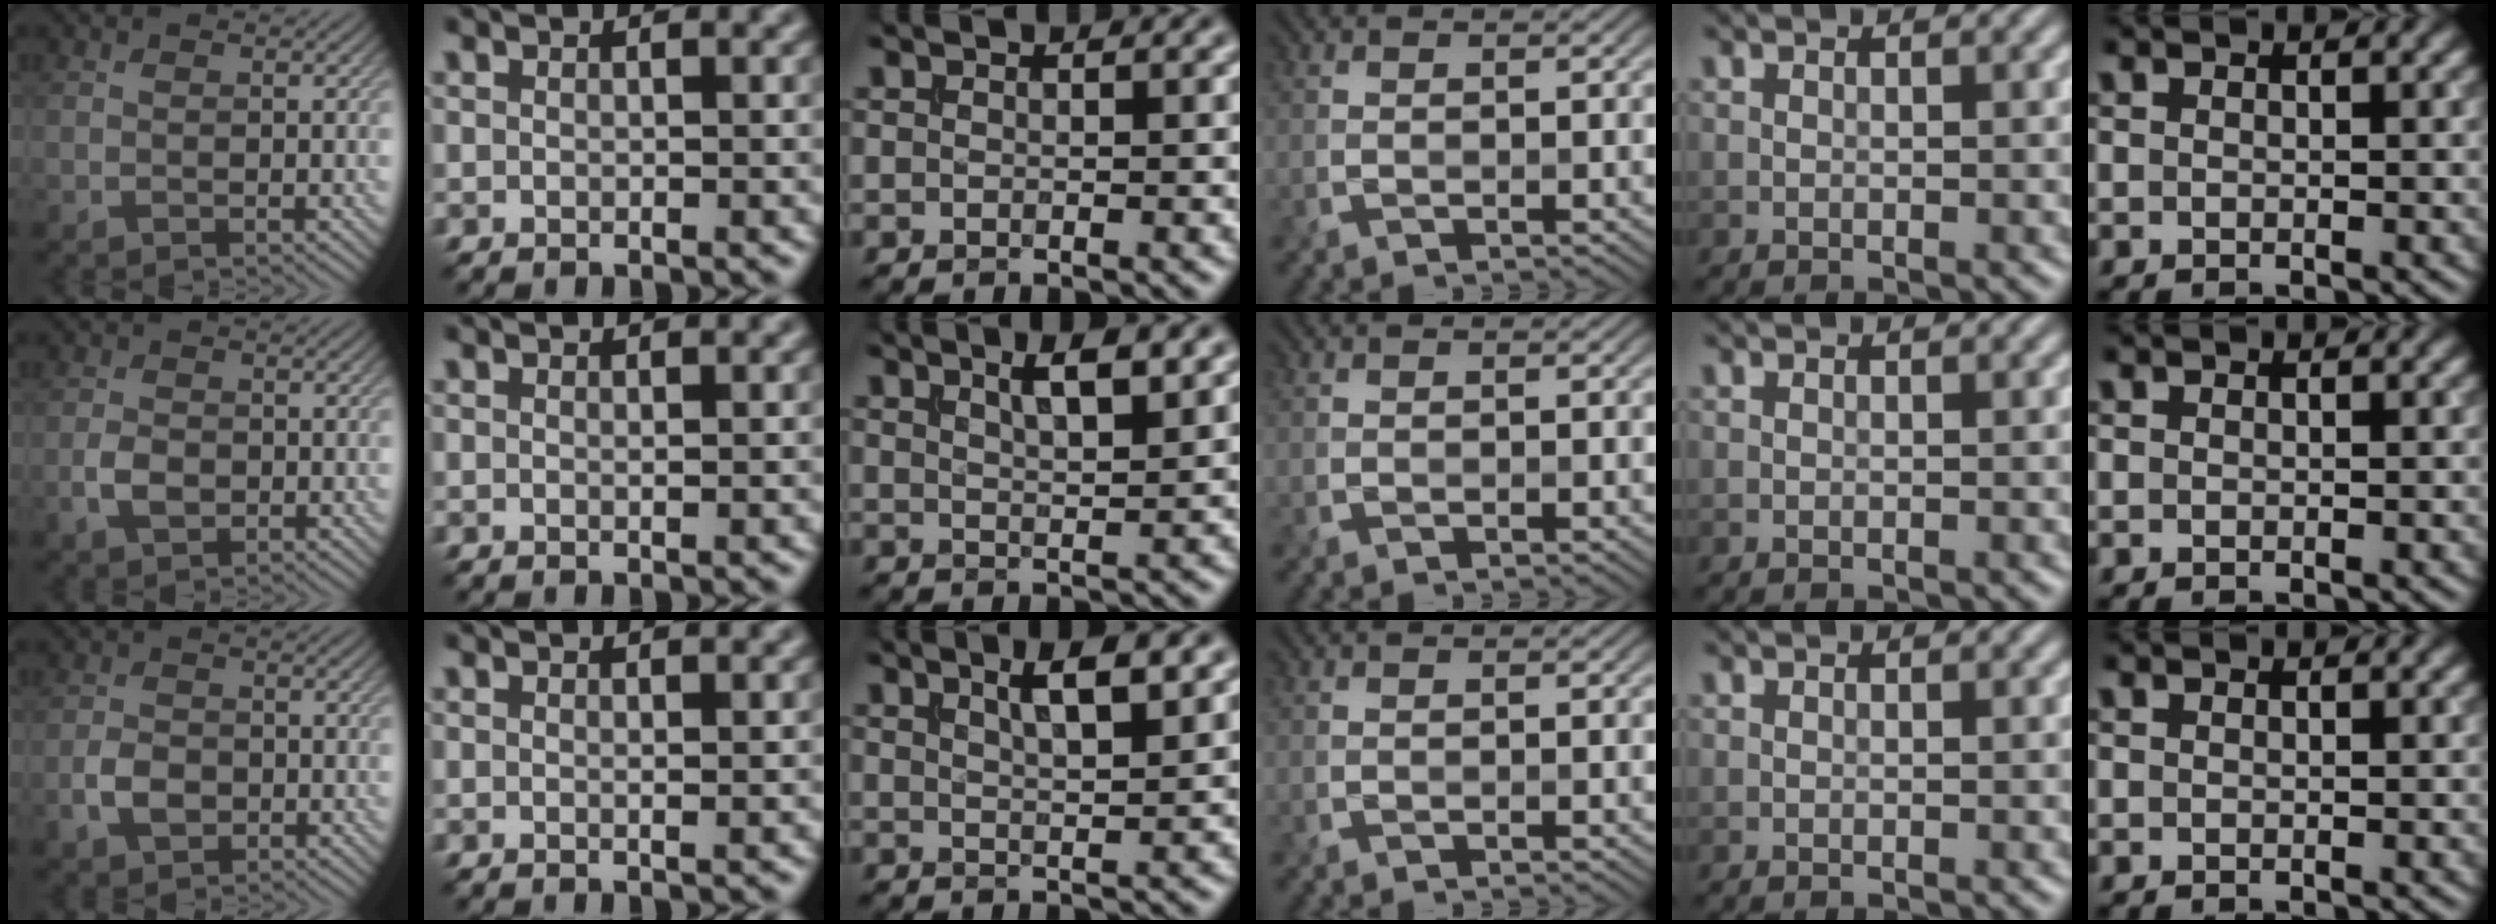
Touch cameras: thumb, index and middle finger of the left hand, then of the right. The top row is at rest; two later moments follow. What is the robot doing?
{"motion": "extract", "object": "file holder"}